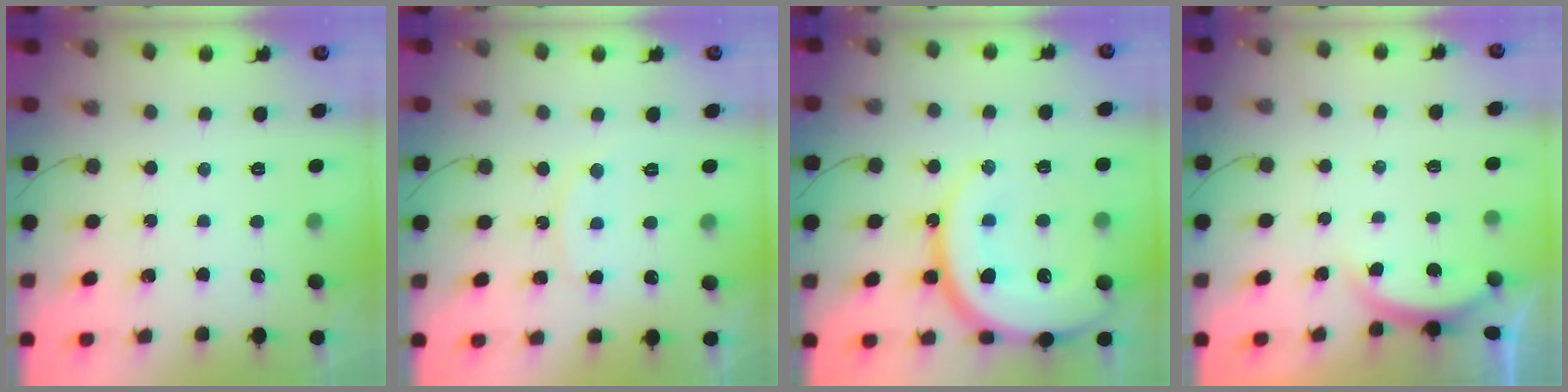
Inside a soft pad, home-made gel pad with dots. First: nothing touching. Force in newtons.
{"total": 6.6, "press": 6.6, "slide": 0.3}
{"total": 22.3, "press": 22.2, "slide": 2.4}
{"total": 2.0, "press": 2.0, "slide": 0.5}